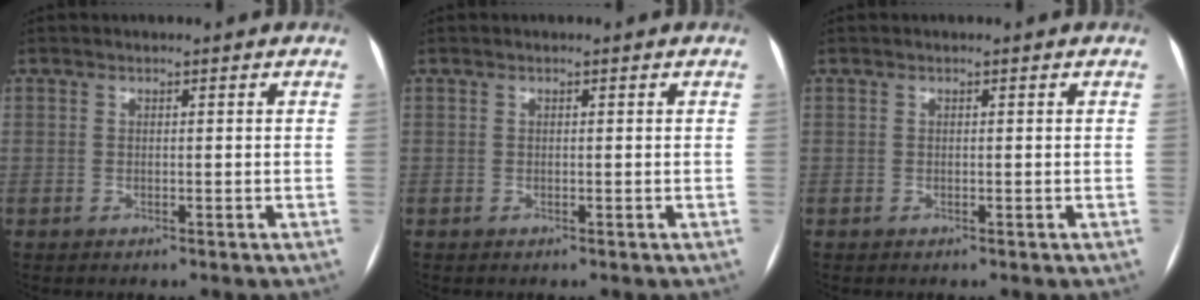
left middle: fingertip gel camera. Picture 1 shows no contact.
{"total": 0.0}
{"total": 0.0}